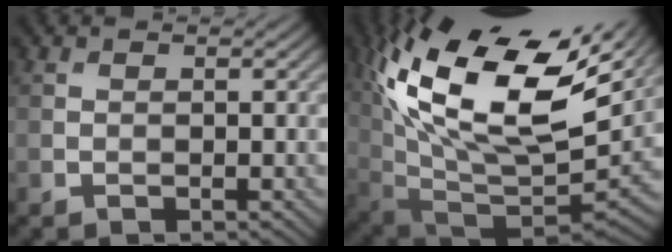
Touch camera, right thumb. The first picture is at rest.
{"total": 19.8, "force": [8.2, 9.7, 15.2], "torque": [-0.300, 0.001, 0.157]}